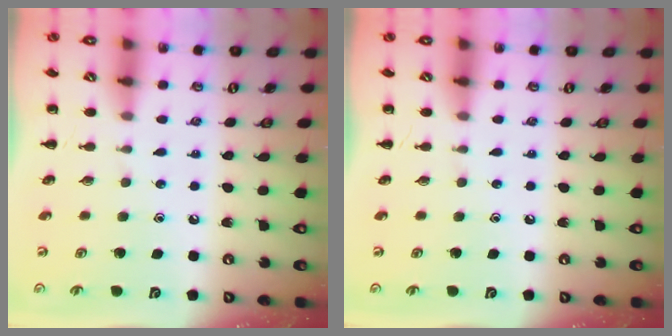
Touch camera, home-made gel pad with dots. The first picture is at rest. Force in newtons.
{"total": 0.0}